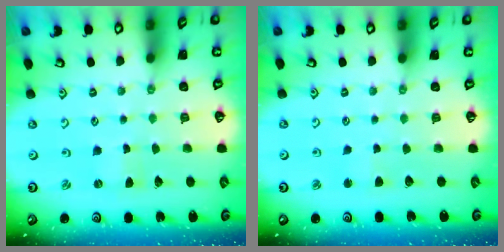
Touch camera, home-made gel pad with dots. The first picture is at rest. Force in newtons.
{"total": 1.8, "press": 1.7, "slide": 0.3}